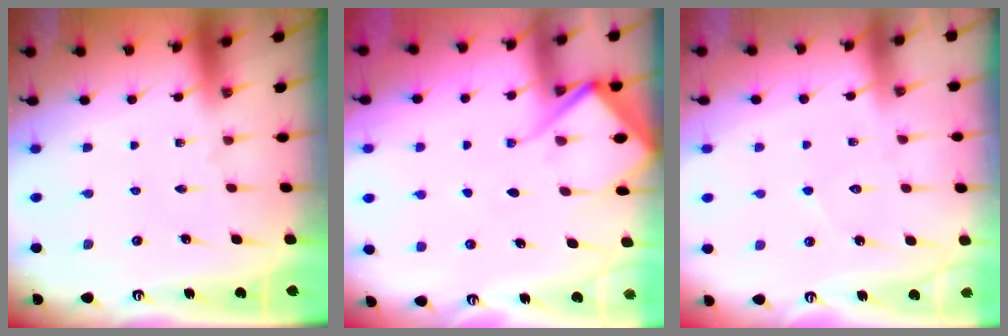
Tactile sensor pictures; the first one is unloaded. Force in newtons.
{"total": 8.5, "press": 8.5, "slide": 0.8}
{"total": 5.6, "press": 5.6, "slide": 0.6}